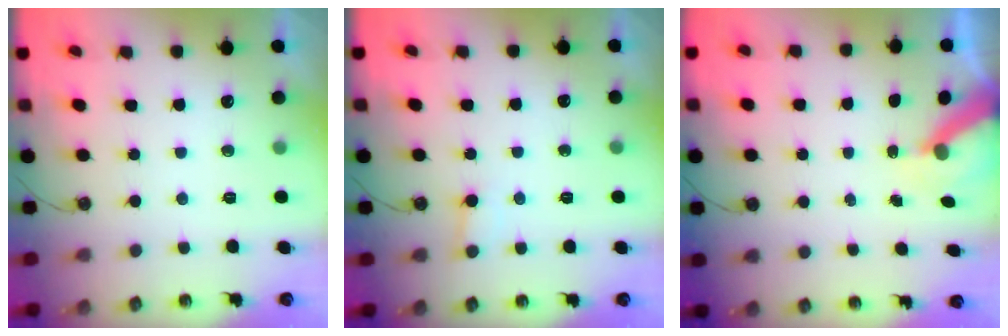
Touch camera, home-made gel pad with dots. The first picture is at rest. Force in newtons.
{"total": 4.5, "press": 4.4, "slide": 0.5}
{"total": 7.0, "press": 7.0, "slide": 0.8}